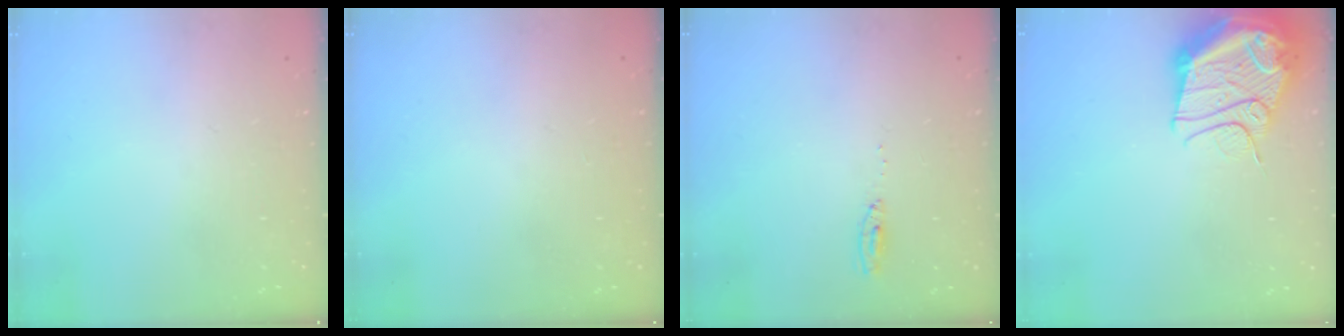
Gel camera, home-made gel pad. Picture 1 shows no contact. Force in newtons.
{"total": 0.0}
{"total": 4.6, "press": 4.4, "slide": 1.3}
{"total": 17.5, "press": 17.4, "slide": 1.9}